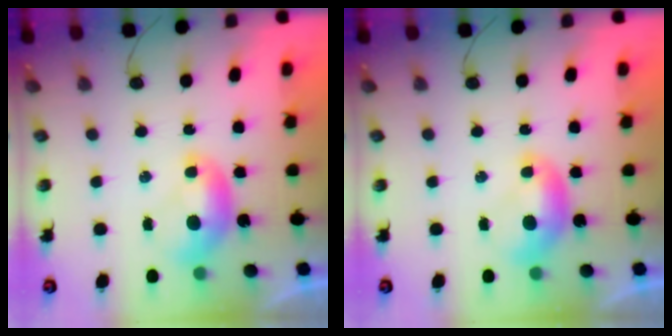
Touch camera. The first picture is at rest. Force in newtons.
{"total": 0.0}